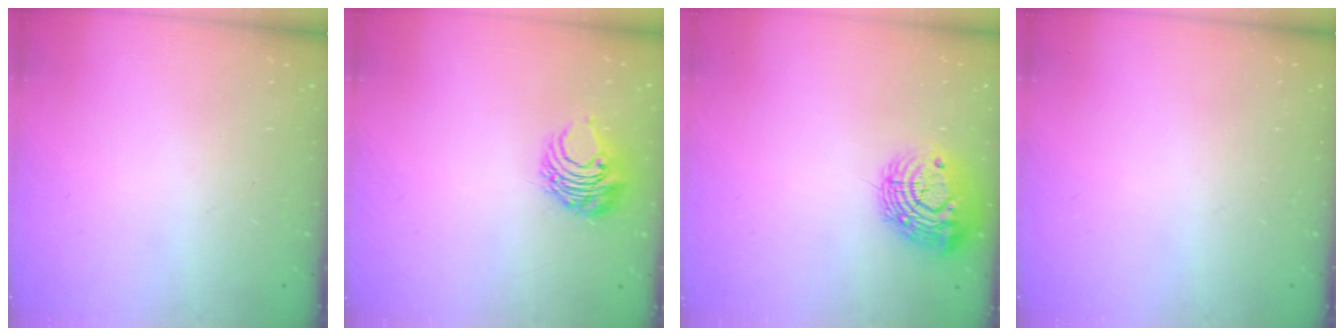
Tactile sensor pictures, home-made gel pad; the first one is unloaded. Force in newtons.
{"total": 8.2, "press": 8.2, "slide": 0.8}
{"total": 12.7, "press": 12.7, "slide": 1.0}
{"total": 0.0}